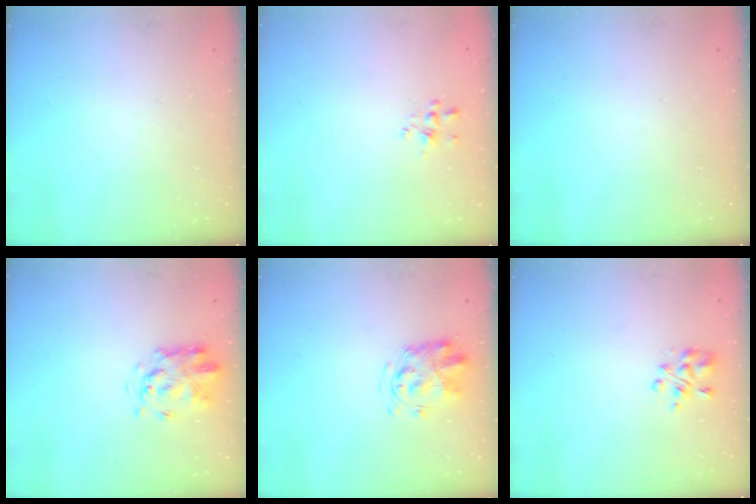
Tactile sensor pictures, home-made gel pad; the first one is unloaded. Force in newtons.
{"total": 1.5, "press": 1.4, "slide": 0.7}
{"total": 0.0}
{"total": 3.6, "press": 3.5, "slide": 1.0}
{"total": 3.4, "press": 3.3, "slide": 0.9}
{"total": 4.4, "press": 4.4, "slide": 0.6}